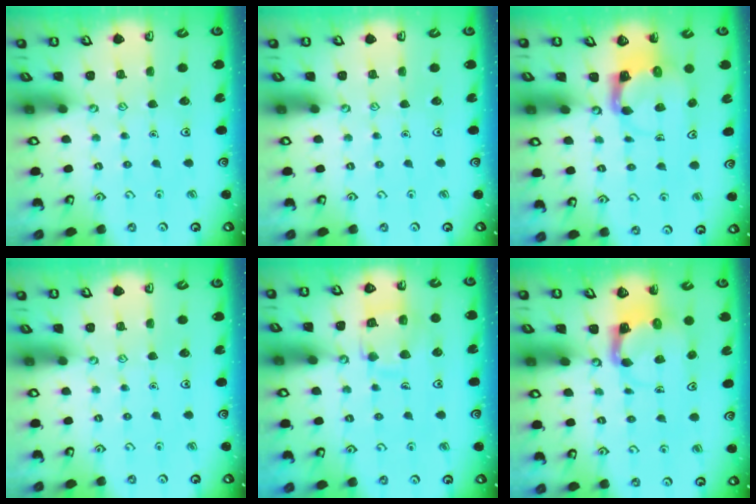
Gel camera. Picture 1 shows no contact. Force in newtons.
{"total": 0.0}
{"total": 3.7, "press": 3.7, "slide": 0.6}
{"total": 0.0}
{"total": 11.4, "press": 11.3, "slide": 1.1}
{"total": 4.0, "press": 3.9, "slide": 0.6}